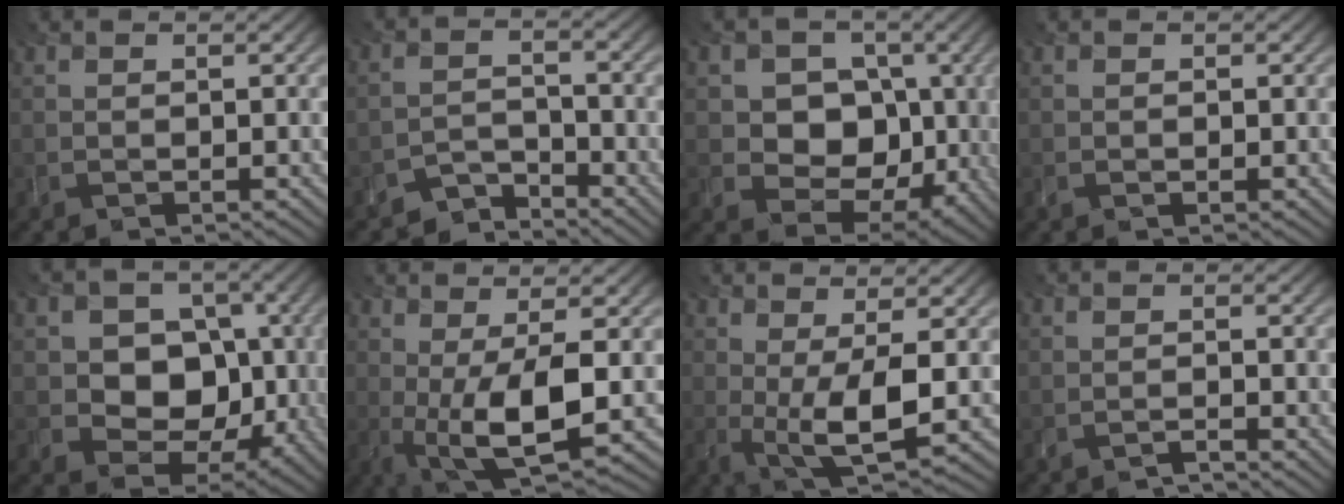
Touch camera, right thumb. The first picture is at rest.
{"total": 3.5, "force": [-3.3, 1.0, 0.4], "torque": [0.001, 0.004, -0.070]}
{"total": 10.5, "force": [1.3, 8.6, 5.9], "torque": [-0.117, -0.014, 0.008]}
{"total": 0.0}
{"total": 10.3, "force": [0.0, 8.6, 5.6], "torque": [-0.091, -0.009, -0.017]}
{"total": 9.4, "force": [-1.0, 2.8, 8.9], "torque": [-0.167, -0.007, -0.014]}
{"total": 6.9, "force": [-0.5, 2.0, 6.6], "torque": [-0.127, -0.007, -0.006]}
{"total": 1.3, "force": [-1.2, 0.0, 0.4], "torque": [0.000, -0.002, -0.032]}